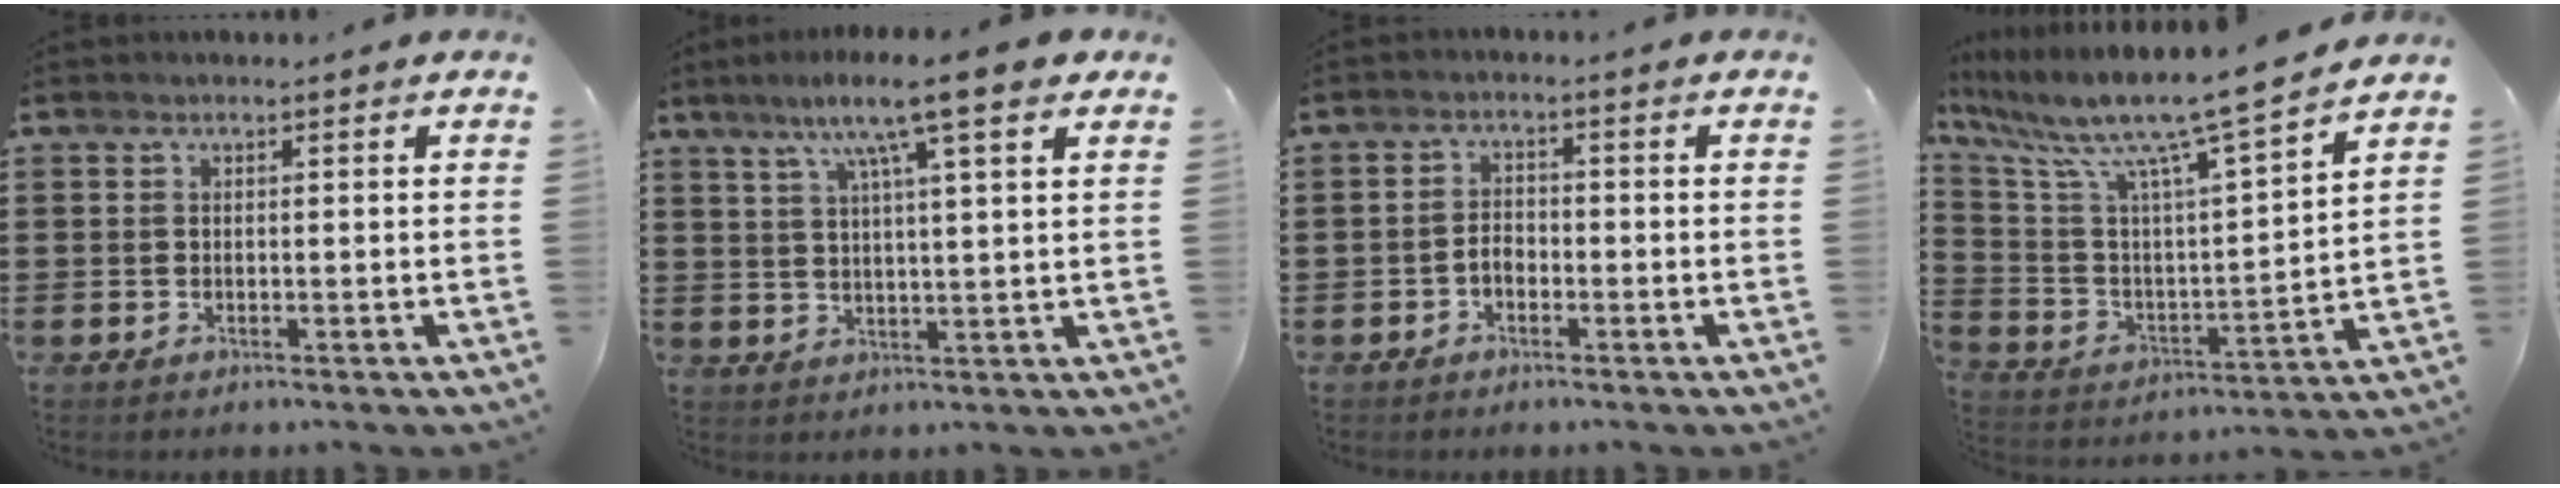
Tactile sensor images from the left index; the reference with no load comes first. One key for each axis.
{"total": 9.7, "fx": 6.4, "fy": 0.4, "fz": 7.3, "tx": -0.151, "ty": -0.008, "tz": 0.105}
{"total": 2.2, "fx": -1.0, "fy": 1.2, "fz": 1.5, "tx": -0.039, "ty": 0.002, "tz": -0.023}
{"total": 11.0, "fx": 9.0, "fy": 0.1, "fz": 6.3, "tx": -0.150, "ty": -0.070, "tz": 0.141}